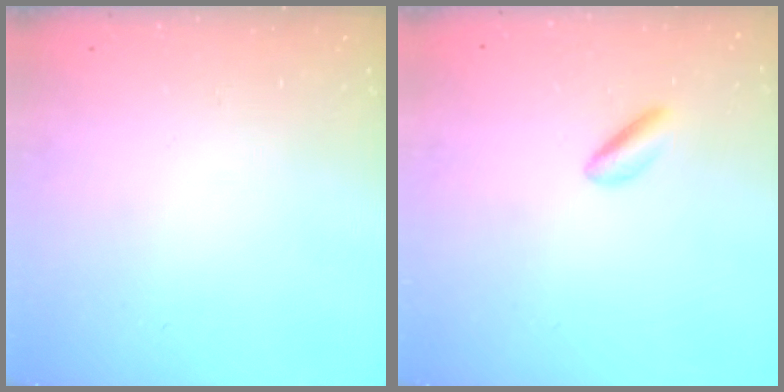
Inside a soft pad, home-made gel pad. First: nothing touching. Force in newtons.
{"total": 2.1, "press": 2.0, "slide": 0.8}